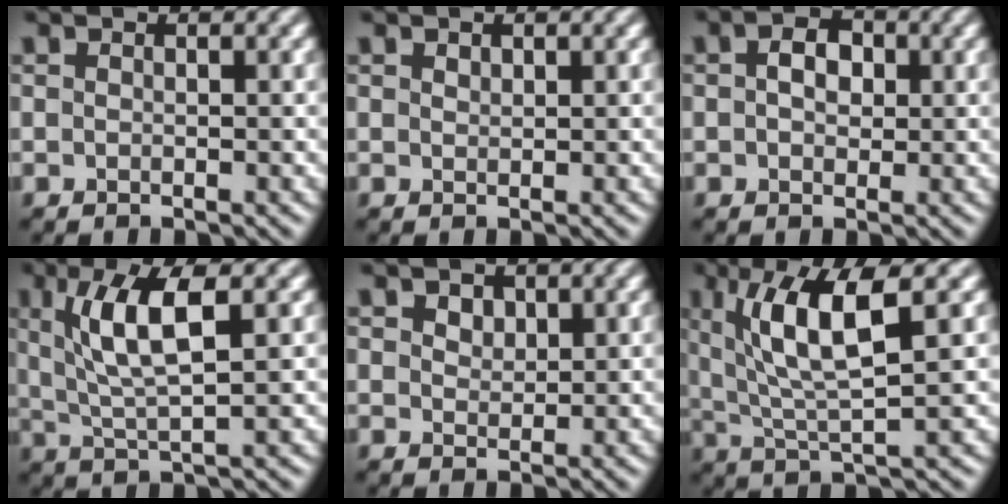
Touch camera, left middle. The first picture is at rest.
{"total": 0.7, "force": [0.5, 0.3, 0.2], "torque": [-0.004, -0.002, 0.011]}
{"total": 2.8, "force": [0.5, 1.9, 2.0], "torque": [-0.035, 0.005, 0.003]}
{"total": 6.4, "force": [2.0, 1.7, 5.8], "torque": [-0.104, 0.003, 0.038]}
{"total": 1.8, "force": [1.1, 1.1, 0.7], "torque": [-0.012, 0.002, 0.013]}
{"total": 7.4, "force": [2.5, 1.7, 6.8], "torque": [-0.124, 0.001, 0.046]}